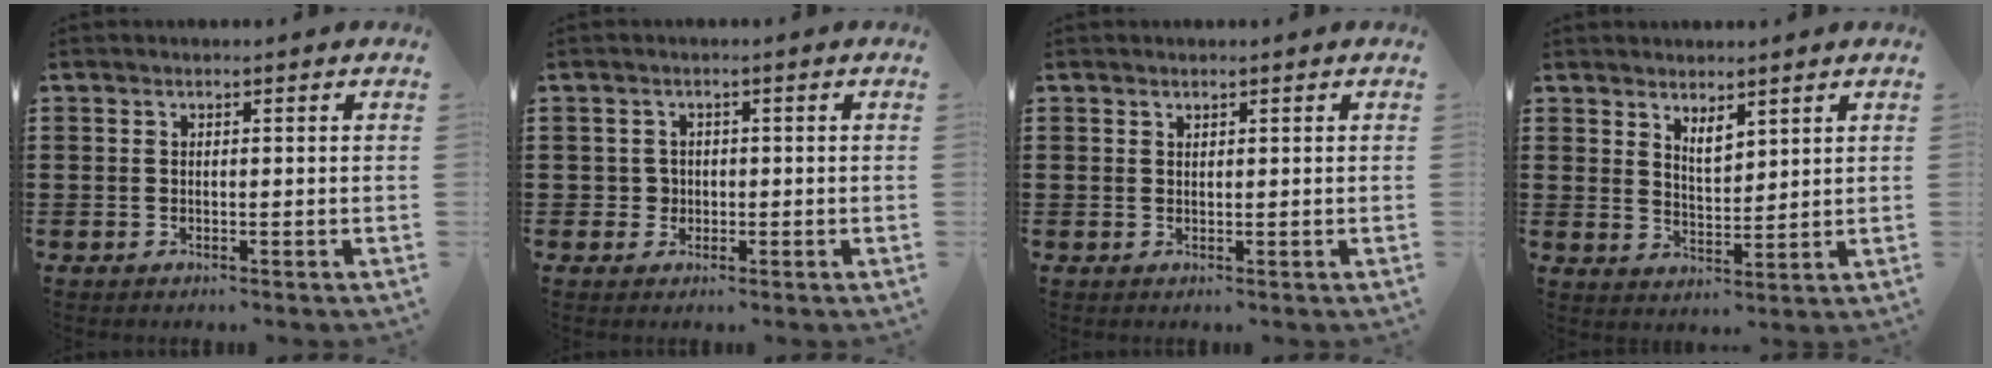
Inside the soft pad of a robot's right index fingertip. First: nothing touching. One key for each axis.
{"total": 1.9, "fx": -0.2, "fy": 1.8, "fz": 0.5, "tx": -0.017, "ty": 0.007, "tz": -0.006}
{"total": 0.6, "fx": 0.5, "fy": 0.3, "fz": 0.0, "tx": -0.002, "ty": 0.001, "tz": 0.011}
{"total": 3.3, "fx": 2.7, "fy": 1.2, "fz": 1.5, "tx": -0.035, "ty": 0.001, "tz": 0.049}